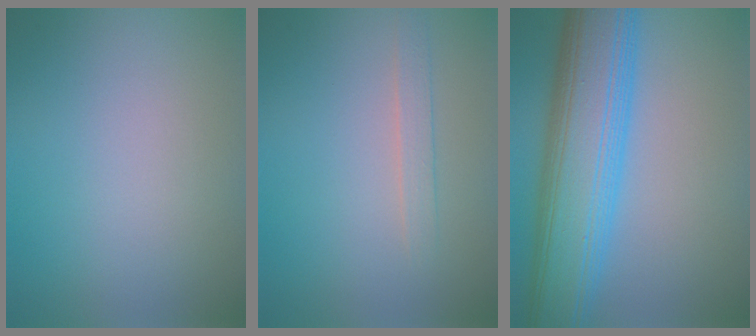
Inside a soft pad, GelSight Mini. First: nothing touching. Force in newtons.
{"total": 1.3, "press": 1.3, "slide": 0.1}
{"total": 11.4, "press": 11.4, "slide": 0.2}